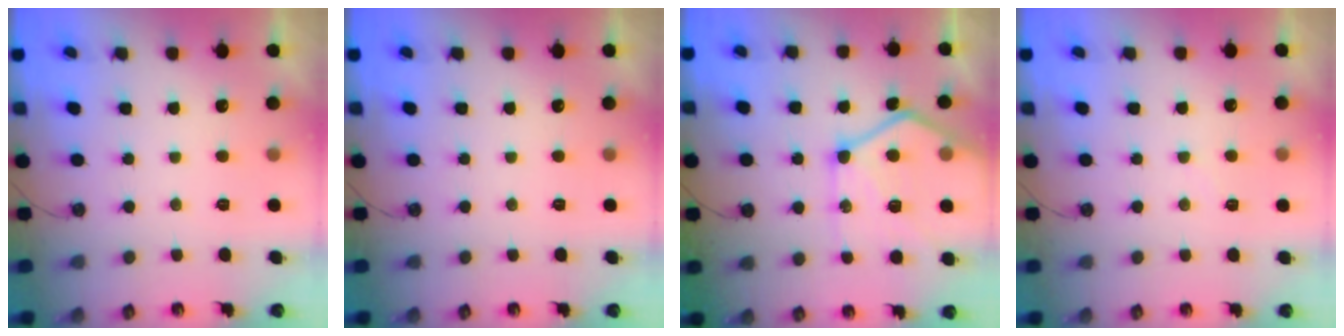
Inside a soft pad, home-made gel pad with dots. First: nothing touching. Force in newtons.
{"total": 0.0}
{"total": 20.6, "press": 20.6, "slide": 1.8}
{"total": 4.6, "press": 4.6, "slide": 0.6}